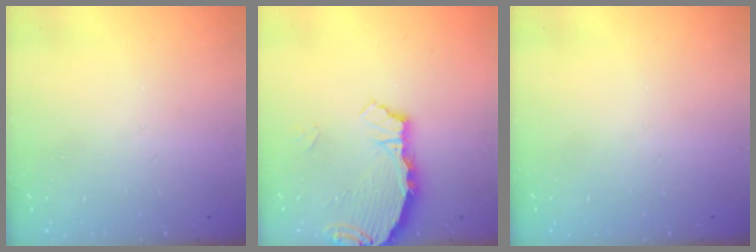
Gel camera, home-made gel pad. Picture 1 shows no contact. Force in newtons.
{"total": 3.3, "press": 3.2, "slide": 0.4}
{"total": 0.0}